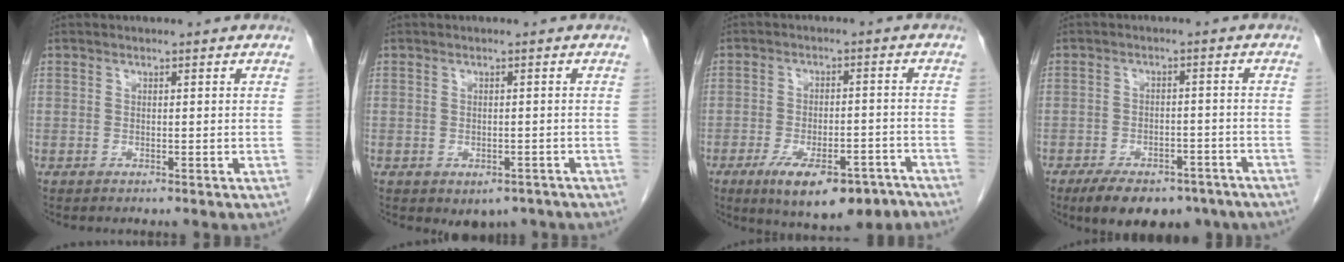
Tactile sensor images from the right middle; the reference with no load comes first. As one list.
[{"total": 3.3, "force": [-2.1, 2.1, 1.3], "torque": [-0.006, 0.002, -0.020]}, {"total": 12.2, "force": [-8.2, 4.5, 7.8], "torque": [-0.109, 0.002, -0.120]}, {"total": 12.3, "force": [-9.0, 5.7, 6.1], "torque": [-0.089, 0.004, -0.127]}]